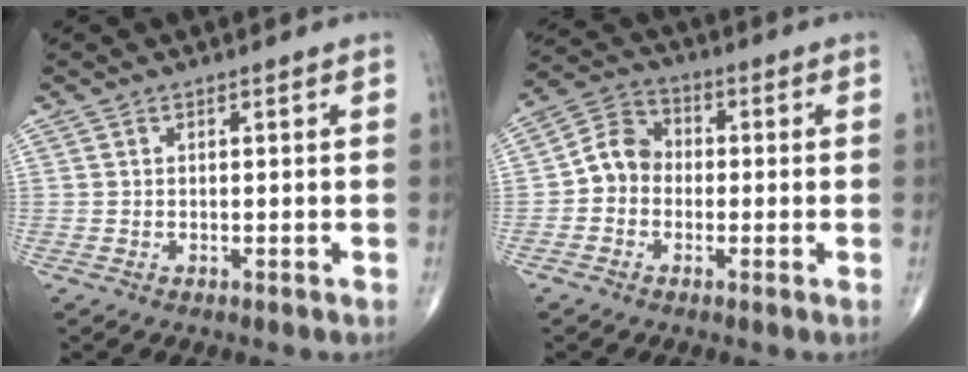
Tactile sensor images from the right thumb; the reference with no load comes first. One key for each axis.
{"total": 7.2, "fx": -1.1, "fy": 6.2, "fz": 3.4, "tx": -0.041, "ty": 0.031, "tz": -0.036}